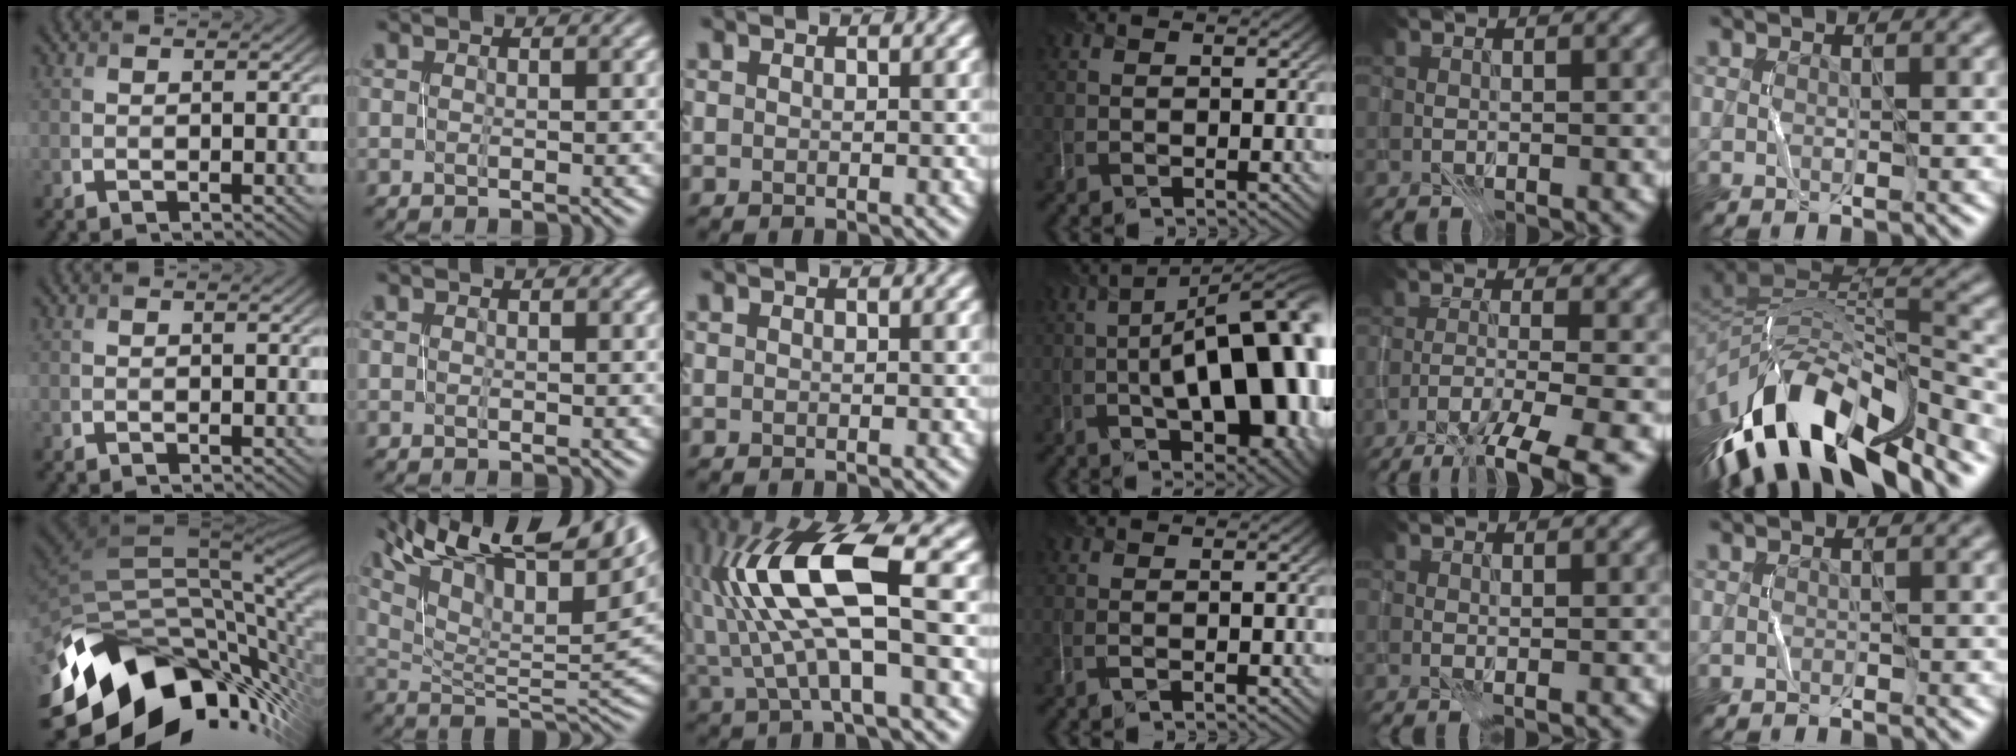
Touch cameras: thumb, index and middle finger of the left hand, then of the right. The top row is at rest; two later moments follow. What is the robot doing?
{"motion": "close", "object": "stapler"}